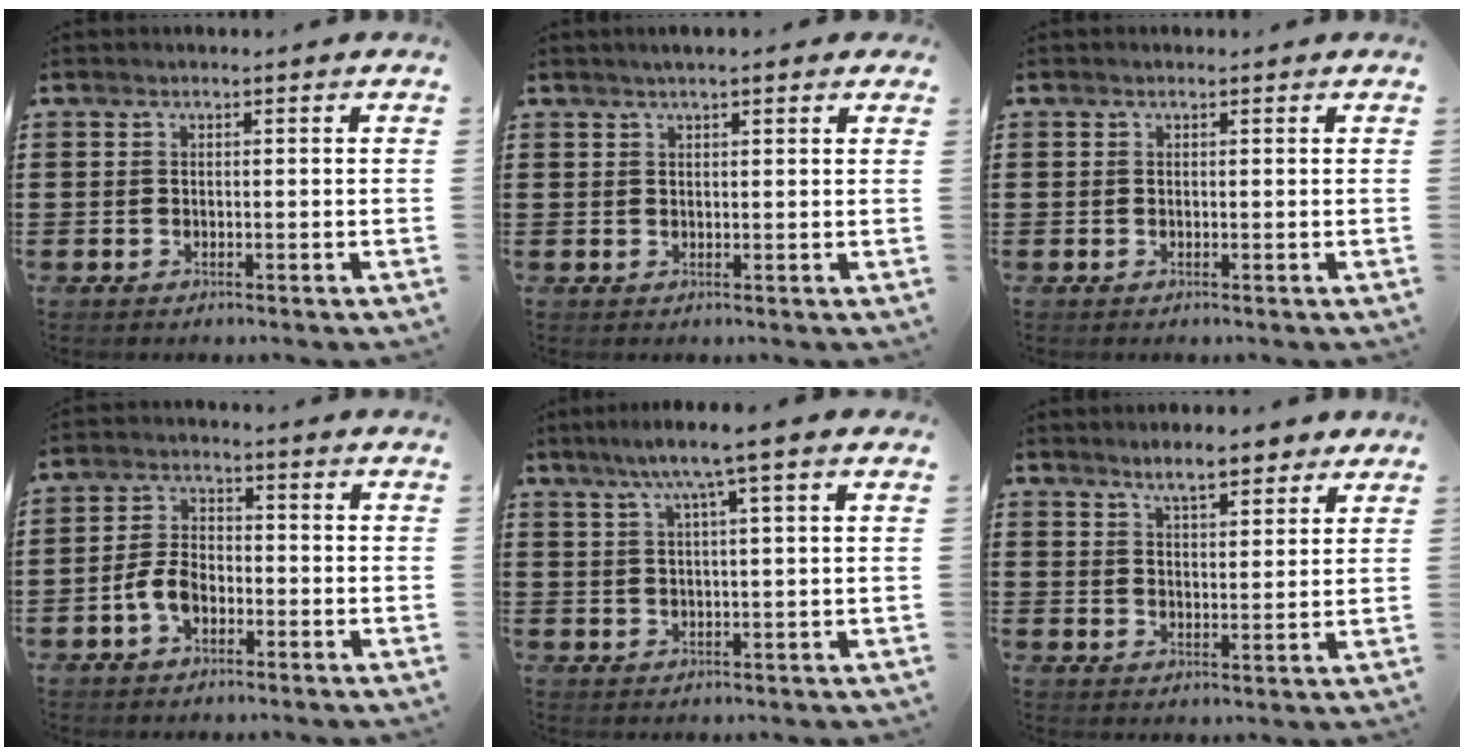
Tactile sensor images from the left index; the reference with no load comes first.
{"total": 1.9, "force": [1.5, 0.4, 1.1], "torque": [-0.025, 0.005, 0.027]}
{"total": 0.0}
{"total": 5.1, "force": [-2.0, 3.0, 3.6], "torque": [-0.091, 0.001, -0.044]}
{"total": 5.5, "force": [2.9, -0.2, 4.7], "torque": [-0.100, 0.000, 0.043]}
{"total": 5.9, "force": [4.9, 1.6, 2.8], "torque": [-0.060, -0.006, 0.088]}